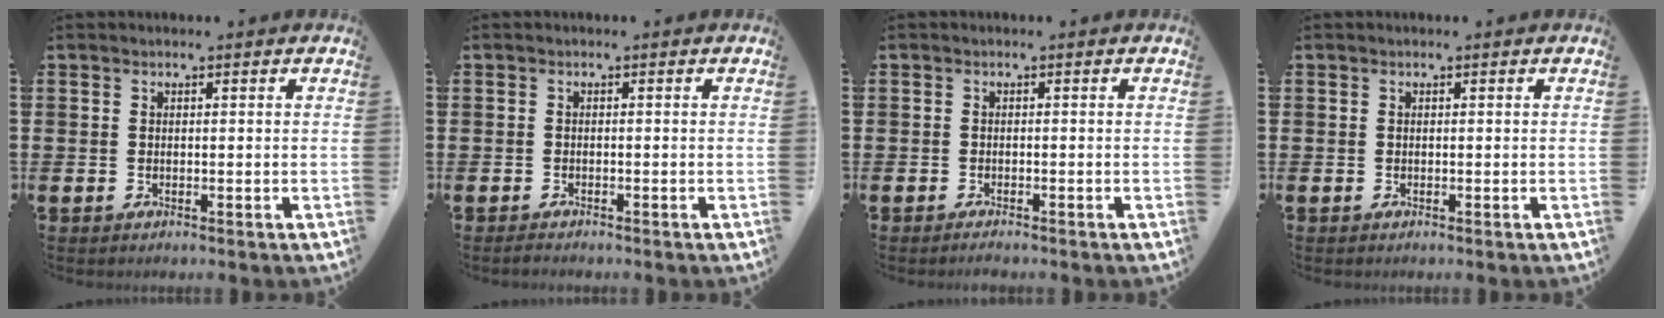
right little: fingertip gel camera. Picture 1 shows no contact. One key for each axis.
{"total": 0.6, "fx": -0.5, "fy": 0.2, "fz": 0.3, "tx": -0.008, "ty": 0.000, "tz": -0.011}
{"total": 0.7, "fx": -0.7, "fy": 0.1, "fz": 0.4, "tx": -0.008, "ty": -0.002, "tz": -0.013}
{"total": 0.0}